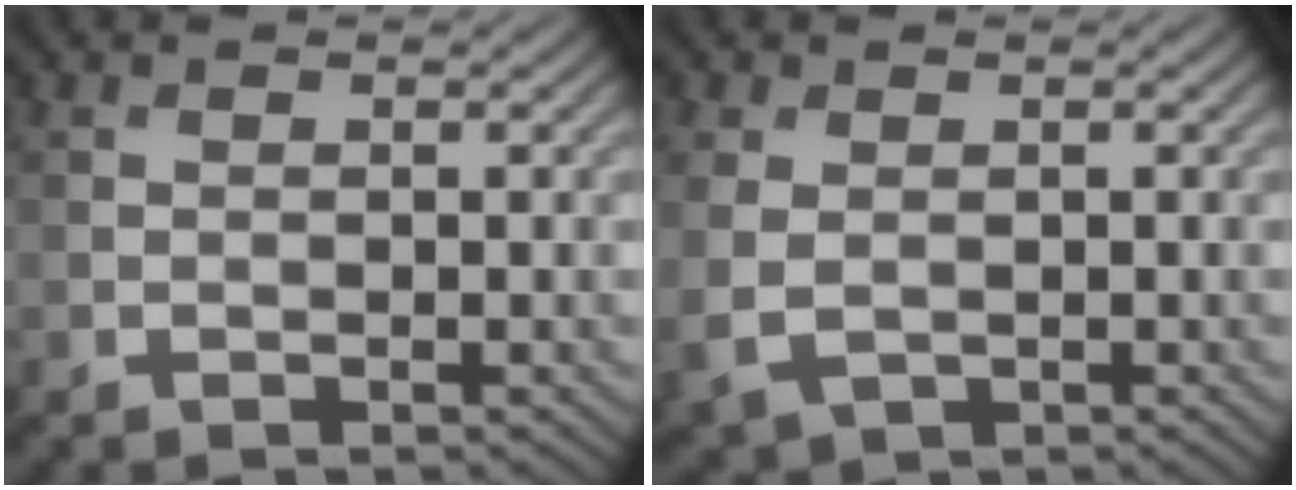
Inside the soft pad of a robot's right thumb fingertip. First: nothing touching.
{"total": 4.4, "force": [-0.3, 3.3, 3.0], "torque": [-0.092, -0.010, -0.005]}